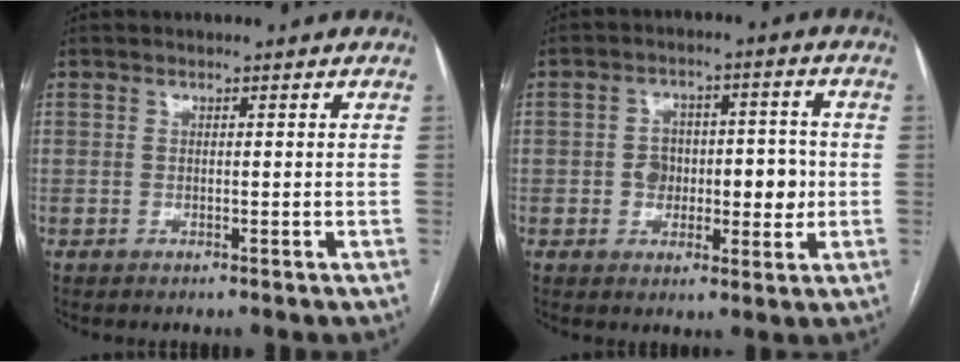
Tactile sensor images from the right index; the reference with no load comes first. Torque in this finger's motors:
{"motor_torque": [1.07, 0.07, 0.14, 0.07]}